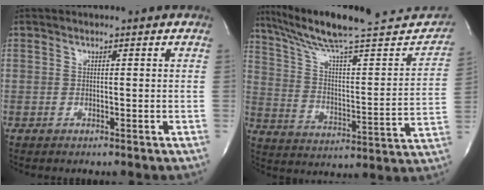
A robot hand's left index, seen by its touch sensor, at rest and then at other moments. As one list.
[{"total": 26.7, "force": [23.2, 3.6, 12.9], "torque": [-0.199, -0.016, 0.326]}]